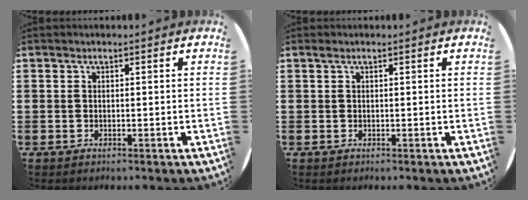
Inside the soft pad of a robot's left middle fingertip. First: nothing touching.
{"total": 0.0}